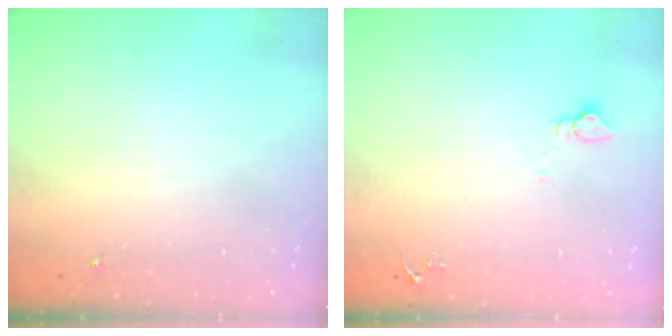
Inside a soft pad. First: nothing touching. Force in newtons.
{"total": 2.7, "press": 2.7, "slide": 0.2}